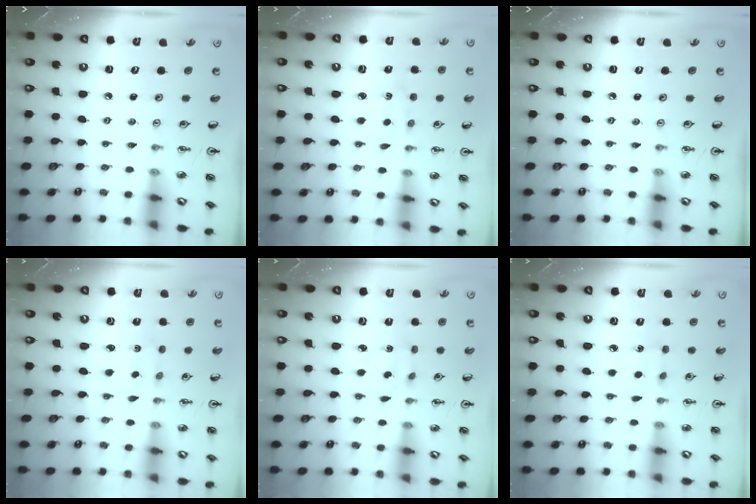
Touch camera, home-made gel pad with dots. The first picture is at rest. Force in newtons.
{"total": 2.3, "press": 2.3, "slide": 0.3}
{"total": 0.0}
{"total": 2.1, "press": 2.0, "slide": 0.6}
{"total": 2.5, "press": 2.4, "slide": 0.5}
{"total": 4.6, "press": 4.5, "slide": 0.6}